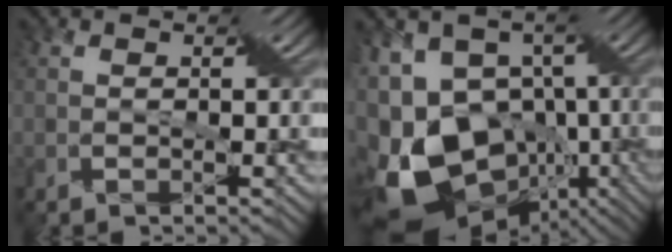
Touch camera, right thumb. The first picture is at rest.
{"total": 17.7, "force": [-5.4, 11.6, 12.2], "torque": [-0.268, -0.010, -0.047]}